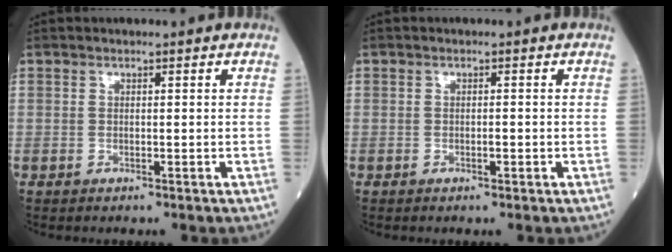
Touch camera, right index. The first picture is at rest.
{"total": 1.0, "force": [-0.4, 0.3, 0.9], "torque": [-0.013, 0.001, -0.005]}